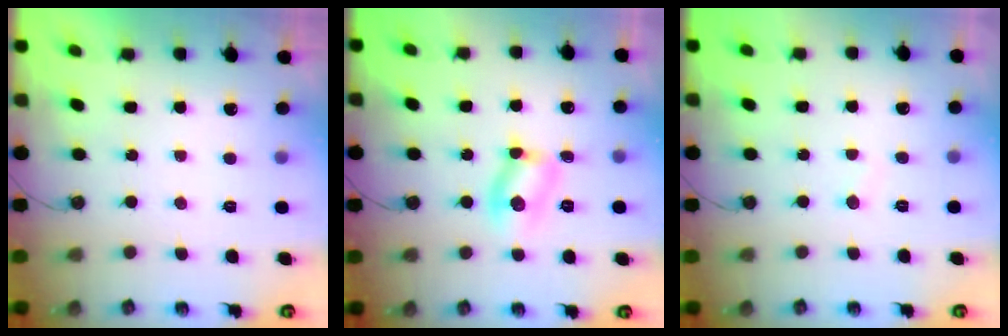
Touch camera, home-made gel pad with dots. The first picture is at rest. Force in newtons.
{"total": 5.1, "press": 5.1, "slide": 0.5}
{"total": 1.8, "press": 1.8, "slide": 0.2}